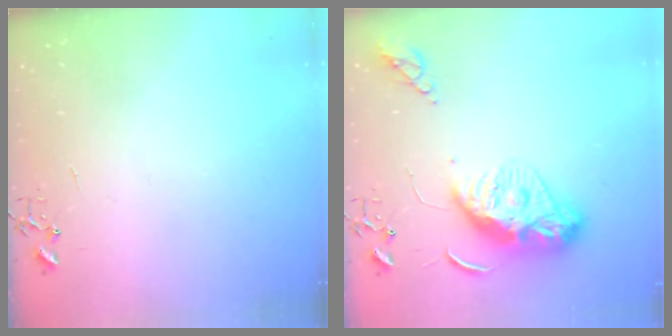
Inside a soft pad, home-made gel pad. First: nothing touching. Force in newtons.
{"total": 11.6, "press": 11.6, "slide": 1.0}